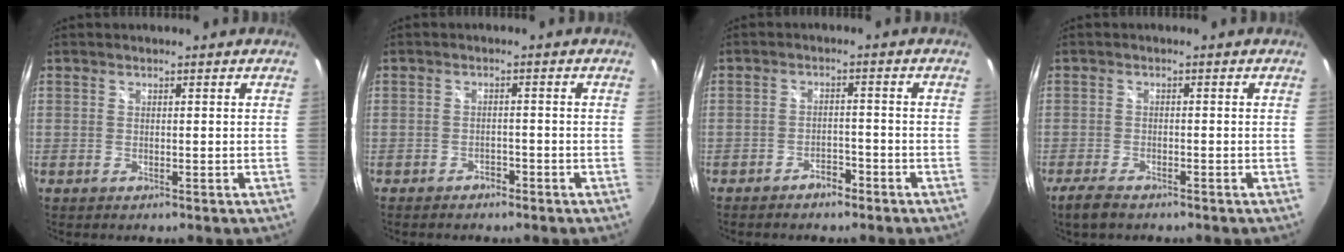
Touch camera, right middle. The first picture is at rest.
{"total": 2.1, "force": [-1.8, 0.8, 0.6], "torque": [-0.018, -0.004, -0.030]}
{"total": 2.5, "force": [-2.1, 0.9, 1.1], "torque": [-0.026, 0.003, -0.033]}
{"total": 3.9, "force": [-3.0, 1.0, 2.2], "torque": [-0.060, -0.012, -0.062]}